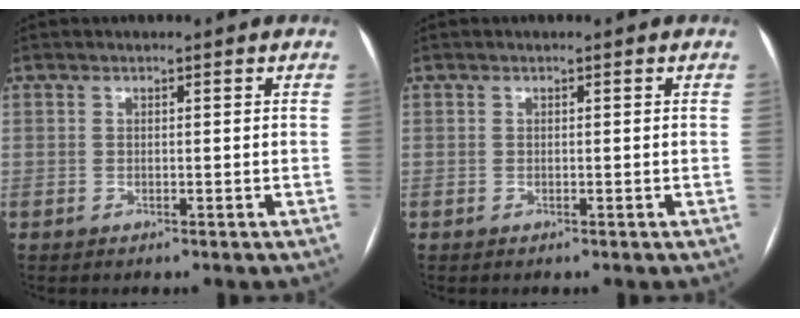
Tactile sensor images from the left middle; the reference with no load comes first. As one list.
[{"total": 0.0}]